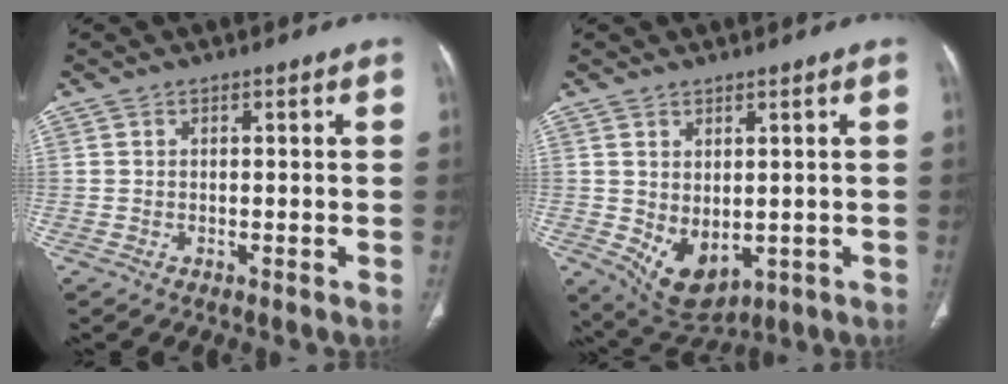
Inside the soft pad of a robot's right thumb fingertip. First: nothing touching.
{"total": 7.8, "force": [-0.8, 4.8, 6.1], "torque": [-0.089, -0.009, 0.017]}